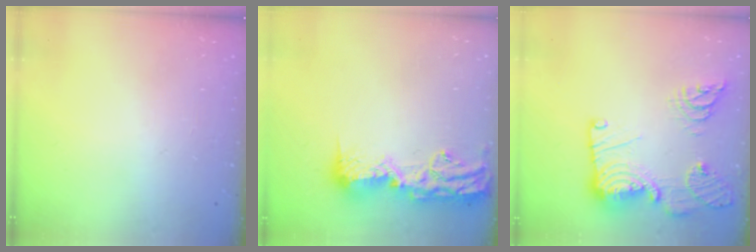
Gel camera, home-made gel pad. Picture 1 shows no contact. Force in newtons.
{"total": 16.3, "press": 15.9, "slide": 3.5}
{"total": 22.8, "press": 22.7, "slide": 2.3}